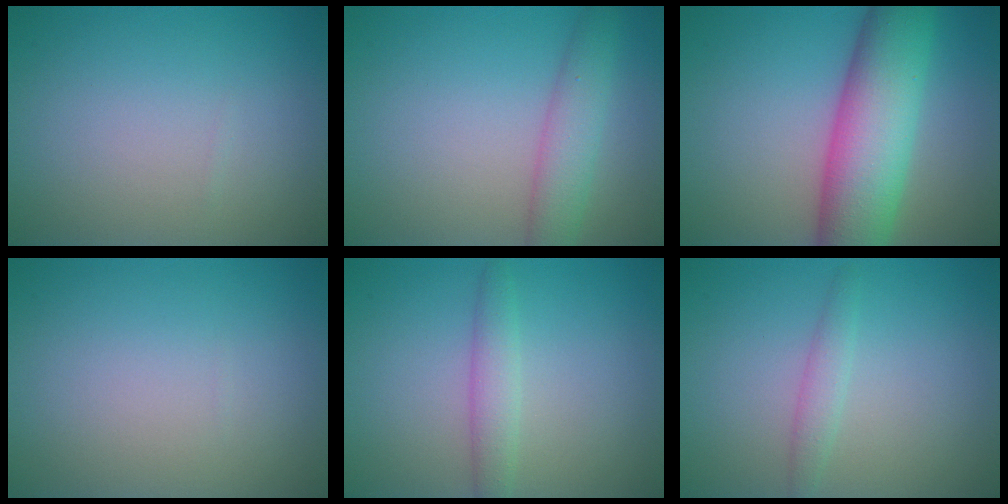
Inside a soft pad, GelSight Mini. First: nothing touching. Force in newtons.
{"total": 3.5, "press": 3.5, "slide": 0.1}
{"total": 10.1, "press": 10.1, "slide": 0.2}
{"total": 0.0}
{"total": 2.1, "press": 2.1, "slide": 0.1}
{"total": 1.5, "press": 1.5, "slide": 0.1}